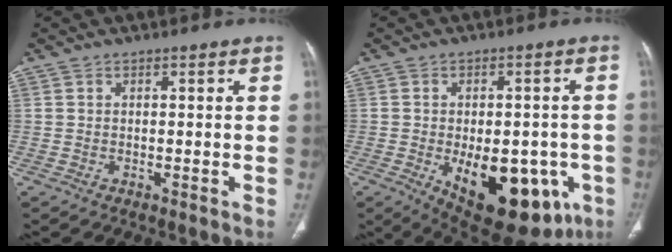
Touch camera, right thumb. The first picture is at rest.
{"total": 20.5, "force": [-6.9, 10.8, 16.0], "torque": [-0.180, 0.002, -0.068]}